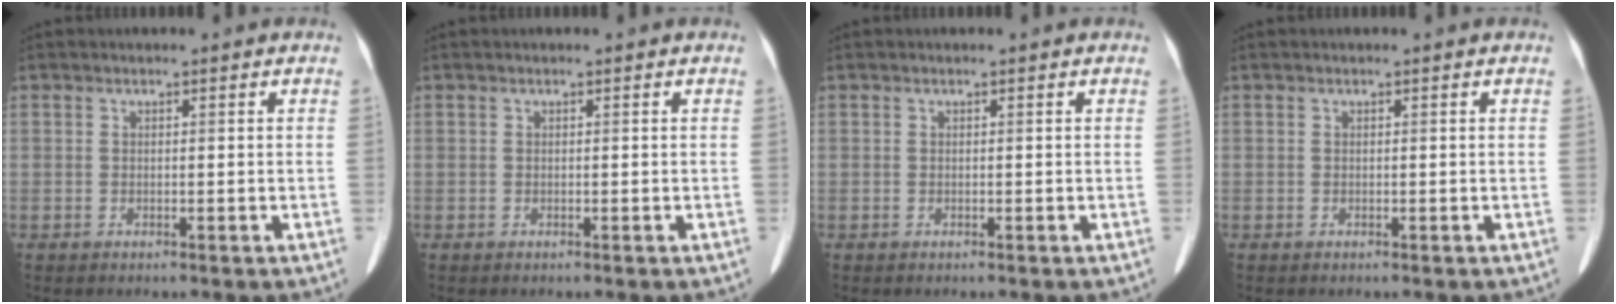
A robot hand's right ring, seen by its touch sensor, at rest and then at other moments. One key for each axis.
{"total": 0.0}
{"total": 0.0}
{"total": 0.0}